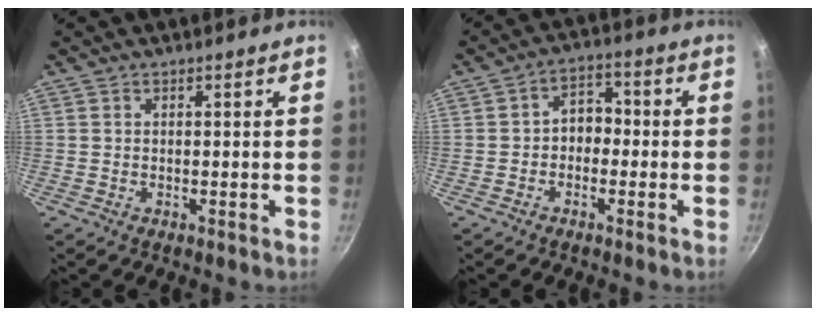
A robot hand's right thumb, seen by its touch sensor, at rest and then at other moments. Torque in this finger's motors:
{"motor_torque": [0.19, 0.06, -0.10, -0.10, 0.12]}